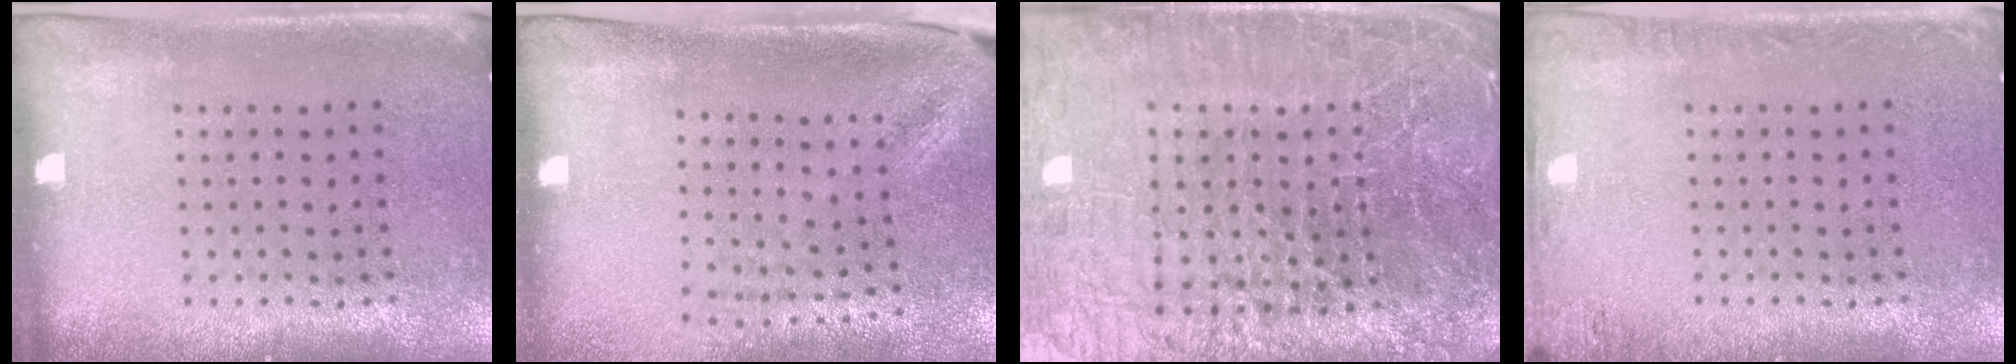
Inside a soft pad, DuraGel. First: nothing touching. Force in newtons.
{"total": 1.8, "press": 1.4, "slide": 1.2}
{"total": 7.6, "press": 6.5, "slide": 3.9}
{"total": 1.5, "press": 1.5, "slide": 0.2}